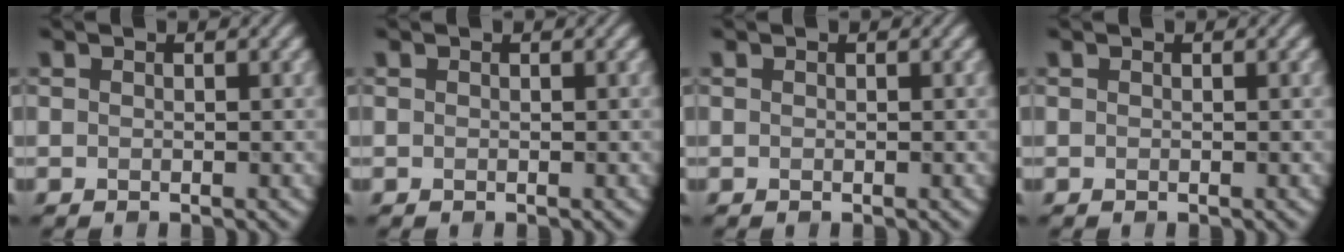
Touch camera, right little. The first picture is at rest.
{"total": 0.0}
{"total": 0.0}
{"total": 0.0}